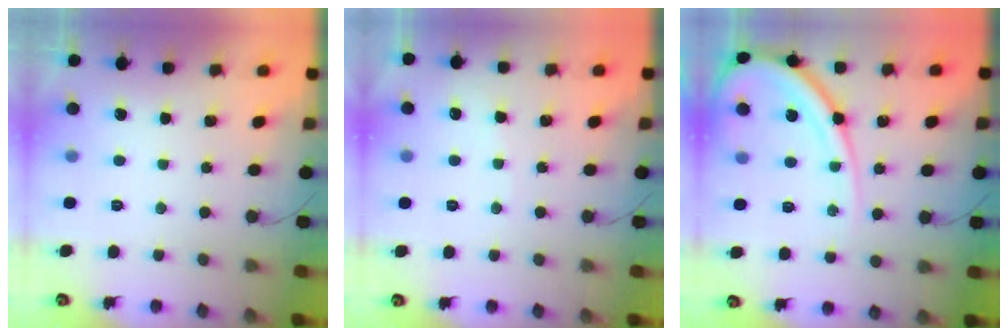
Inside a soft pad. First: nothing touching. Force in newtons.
{"total": 2.0, "press": 2.0, "slide": 0.3}
{"total": 14.0, "press": 13.9, "slide": 1.6}